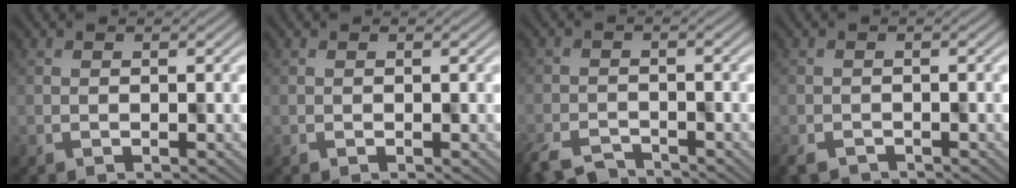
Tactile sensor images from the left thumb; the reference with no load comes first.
{"total": 0.0}
{"total": 5.1, "force": [-4.4, 2.1, 1.6], "torque": [-0.032, -0.010, -0.084]}
{"total": 2.9, "force": [-2.5, 1.3, 0.9], "torque": [-0.015, -0.010, -0.043]}